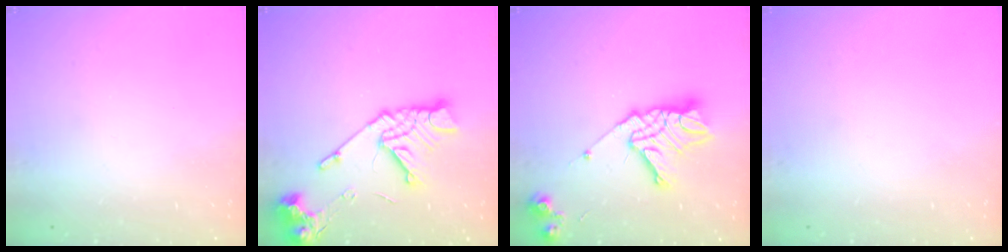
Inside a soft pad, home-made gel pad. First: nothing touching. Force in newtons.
{"total": 16.2, "press": 16.2, "slide": 1.5}
{"total": 15.8, "press": 15.7, "slide": 1.5}
{"total": 0.0}